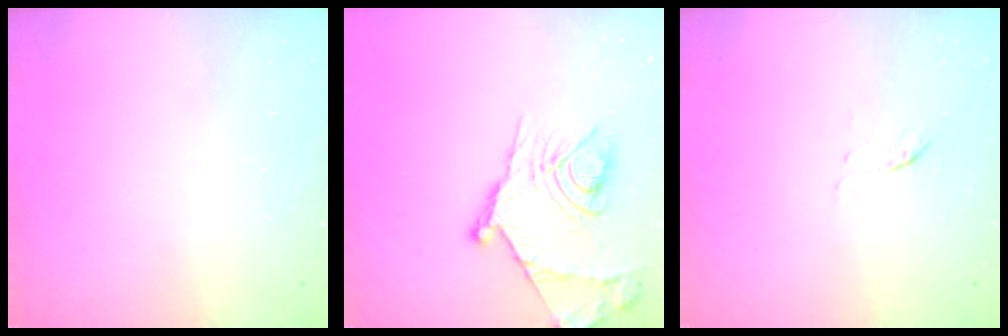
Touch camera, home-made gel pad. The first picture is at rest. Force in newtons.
{"total": 17.6, "press": 17.6, "slide": 1.2}
{"total": 5.2, "press": 5.1, "slide": 0.7}